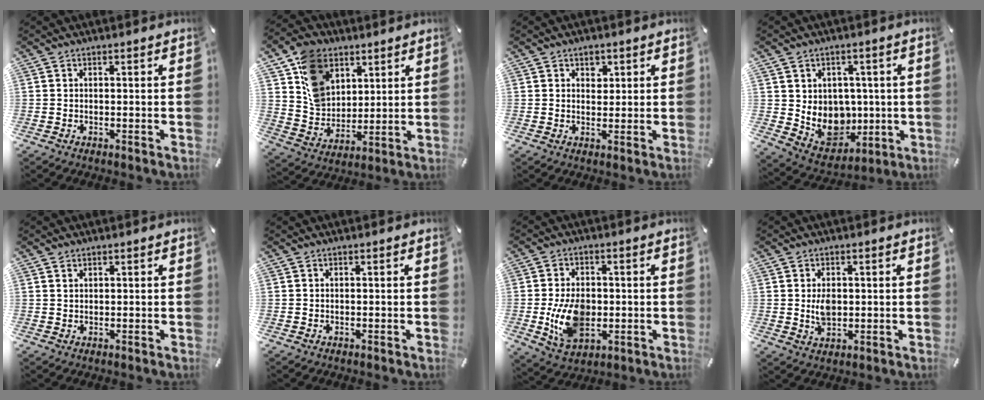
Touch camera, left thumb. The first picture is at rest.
{"total": 12.6, "force": [5.9, 9.9, 4.9], "torque": [-0.103, -0.010, 0.121]}
{"total": 2.6, "force": [1.1, 2.2, 1.0], "torque": [0.009, -0.009, 0.012]}
{"total": 9.8, "force": [0.8, 9.2, 3.4], "torque": [-0.065, -0.021, 0.030]}
{"total": 1.2, "force": [0.9, 0.8, 0.3], "torque": [-0.006, 0.002, 0.016]}
{"total": 0.0}
{"total": 11.5, "force": [-1.3, 8.0, 8.2], "torque": [-0.168, -0.002, -0.021]}
{"total": 4.3, "force": [0.5, 3.1, 3.0], "torque": [-0.044, -0.008, 0.002]}